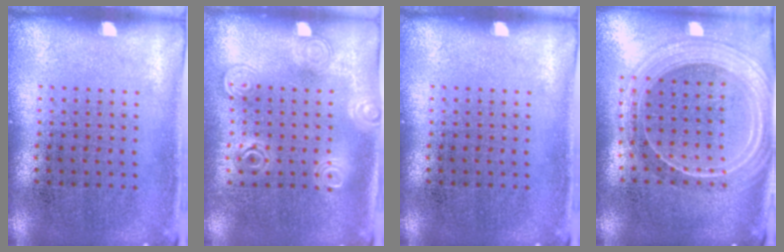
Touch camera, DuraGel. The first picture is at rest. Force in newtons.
{"total": 1.4, "press": 1.3, "slide": 0.4}
{"total": 0.0}
{"total": 2.3, "press": 2.0, "slide": 1.1}